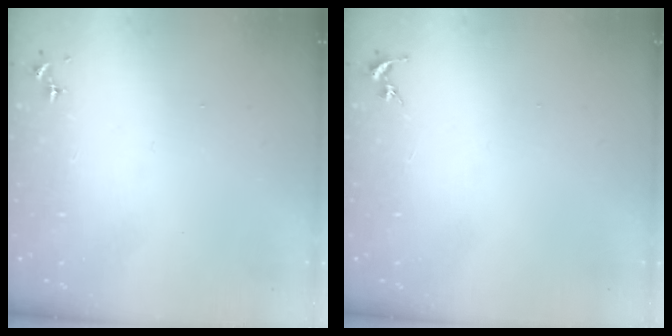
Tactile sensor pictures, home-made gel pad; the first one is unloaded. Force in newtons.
{"total": 0.0}